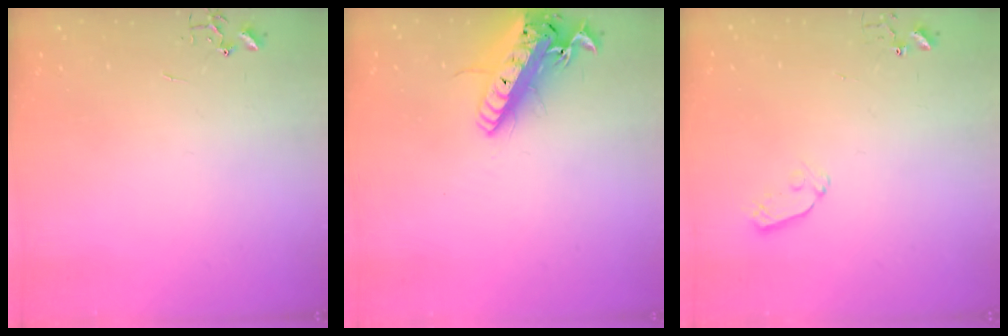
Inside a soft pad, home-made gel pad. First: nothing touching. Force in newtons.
{"total": 19.8, "press": 19.4, "slide": 4.0}
{"total": 3.7, "press": 3.6, "slide": 0.5}